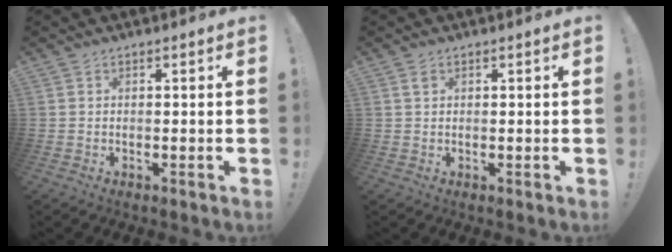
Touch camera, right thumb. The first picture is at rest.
{"total": 1.2, "force": [0.7, 0.8, 0.7], "torque": [-0.013, 0.002, 0.012]}